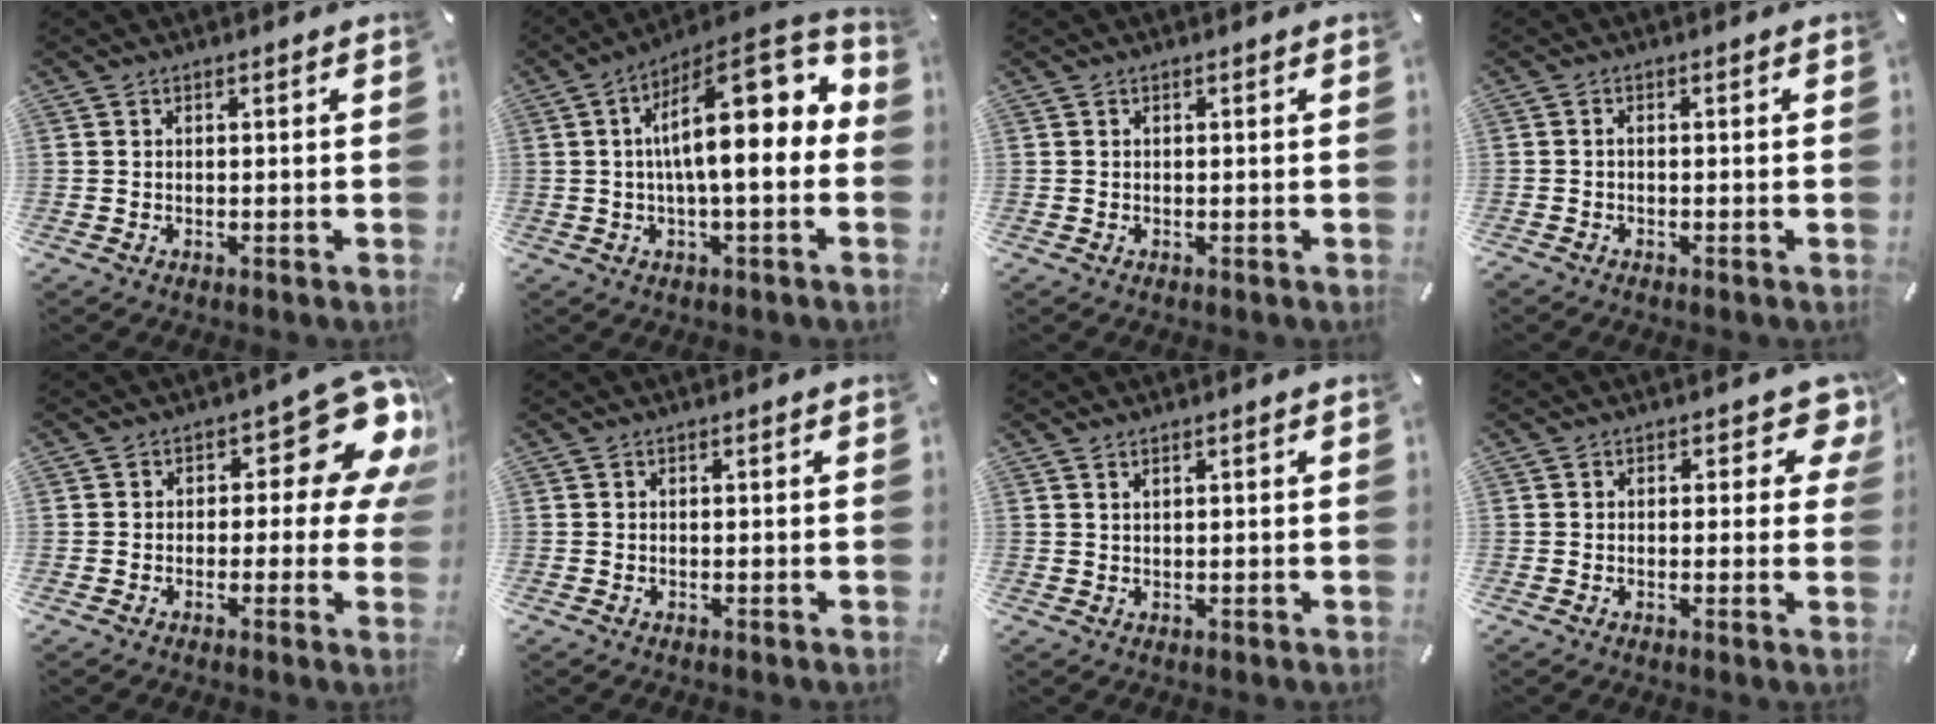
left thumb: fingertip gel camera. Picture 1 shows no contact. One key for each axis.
{"total": 16.8, "fx": 2.5, "fy": 5.3, "fz": 15.7, "tx": -0.229, "ty": -0.027, "tz": 0.034}
{"total": 0.0}
{"total": 1.0, "fx": -0.5, "fy": 0.3, "fz": 0.9, "tx": -0.017, "ty": 0.001, "tz": -0.010}
{"total": 13.4, "fx": 6.9, "fy": 6.0, "fz": 9.9, "tx": -0.107, "ty": -0.054, "tz": 0.117}
{"total": 0.0}
{"total": 0.9, "fx": 0.6, "fy": 0.1, "fz": 0.7, "tx": -0.013, "ty": -0.001, "tz": 0.010}
{"total": 5.4, "fx": 2.4, "fy": 3.1, "fz": 3.6, "tx": -0.030, "ty": -0.012, "tz": 0.034}